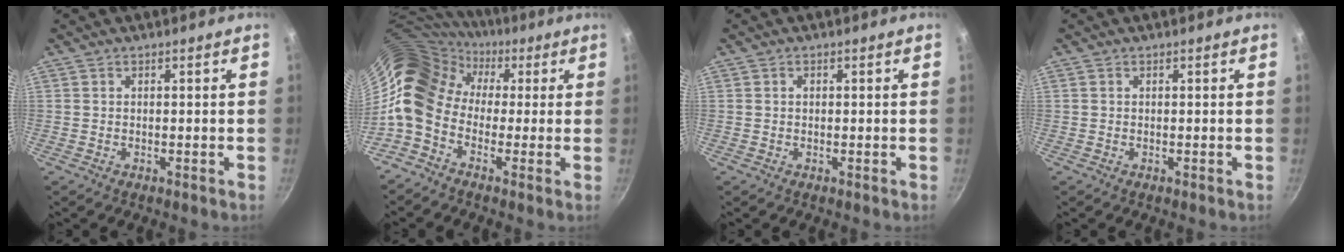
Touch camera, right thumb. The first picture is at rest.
{"total": 13.1, "force": [0.1, 10.6, 7.7], "torque": [-0.125, 0.033, -0.024]}
{"total": 0.5, "force": [0.1, 0.4, 0.3], "torque": [-0.004, 0.003, 0.003]}
{"total": 0.0}